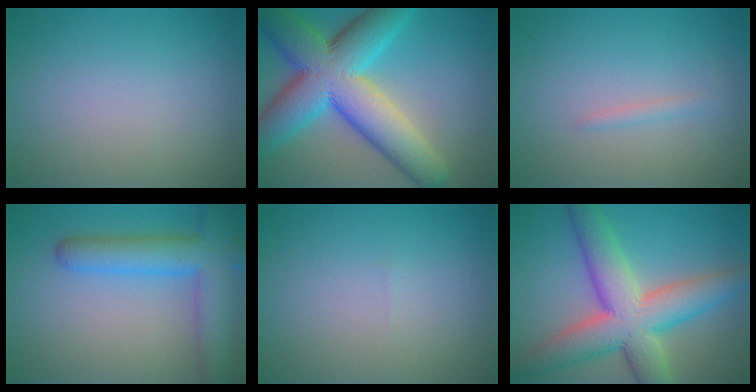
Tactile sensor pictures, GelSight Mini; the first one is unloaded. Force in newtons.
{"total": 12.8, "press": 12.8, "slide": 0.3}
{"total": 1.0, "press": 1.0, "slide": 0.0}
{"total": 6.8, "press": 6.8, "slide": 0.4}
{"total": 0.0}
{"total": 9.6, "press": 9.6, "slide": 0.4}